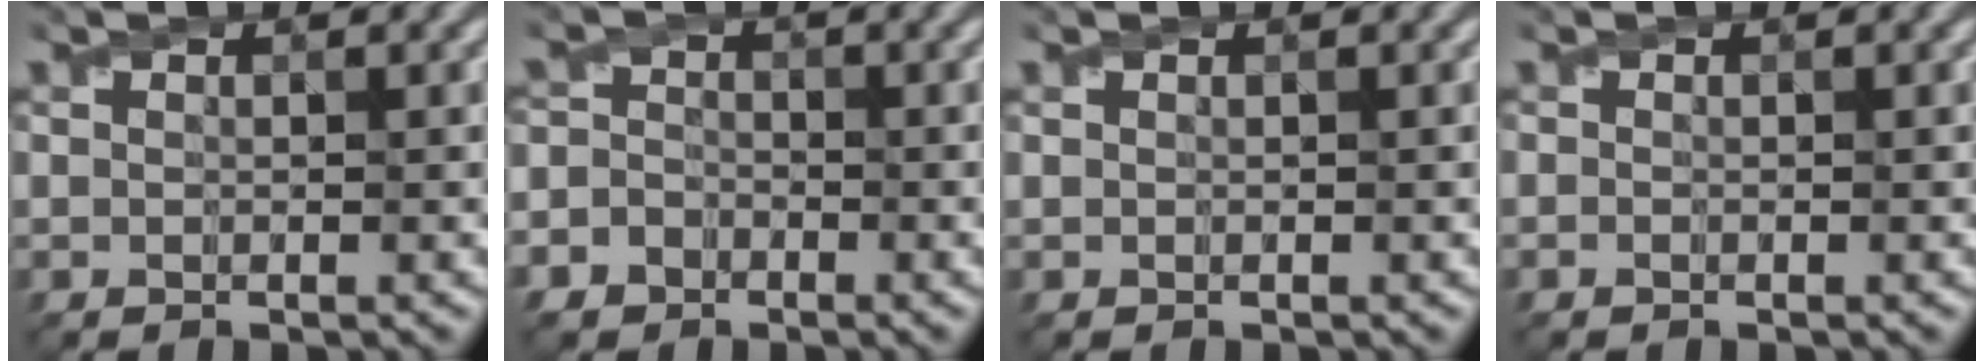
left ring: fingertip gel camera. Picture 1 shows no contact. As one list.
[{"total": 4.6, "force": [-2.7, 3.5, 1.1], "torque": [-0.004, -0.005, -0.058]}, {"total": 0.0}, {"total": 0.0}]